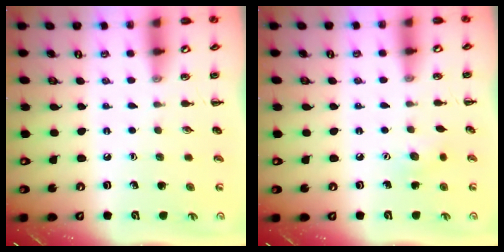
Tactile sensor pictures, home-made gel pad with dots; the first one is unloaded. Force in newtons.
{"total": 3.9, "press": 3.8, "slide": 0.9}